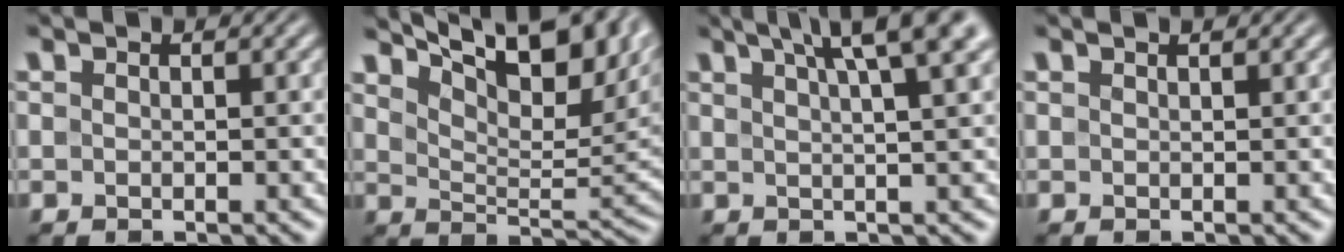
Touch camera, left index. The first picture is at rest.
{"total": 12.2, "force": [7.9, 4.2, 8.4], "torque": [-0.122, 0.025, 0.115]}
{"total": 7.6, "force": [4.9, 1.8, 5.5], "torque": [-0.047, 0.035, 0.047]}
{"total": 0.7, "force": [0.7, 0.1, -0.1], "torque": [0.003, 0.003, 0.008]}